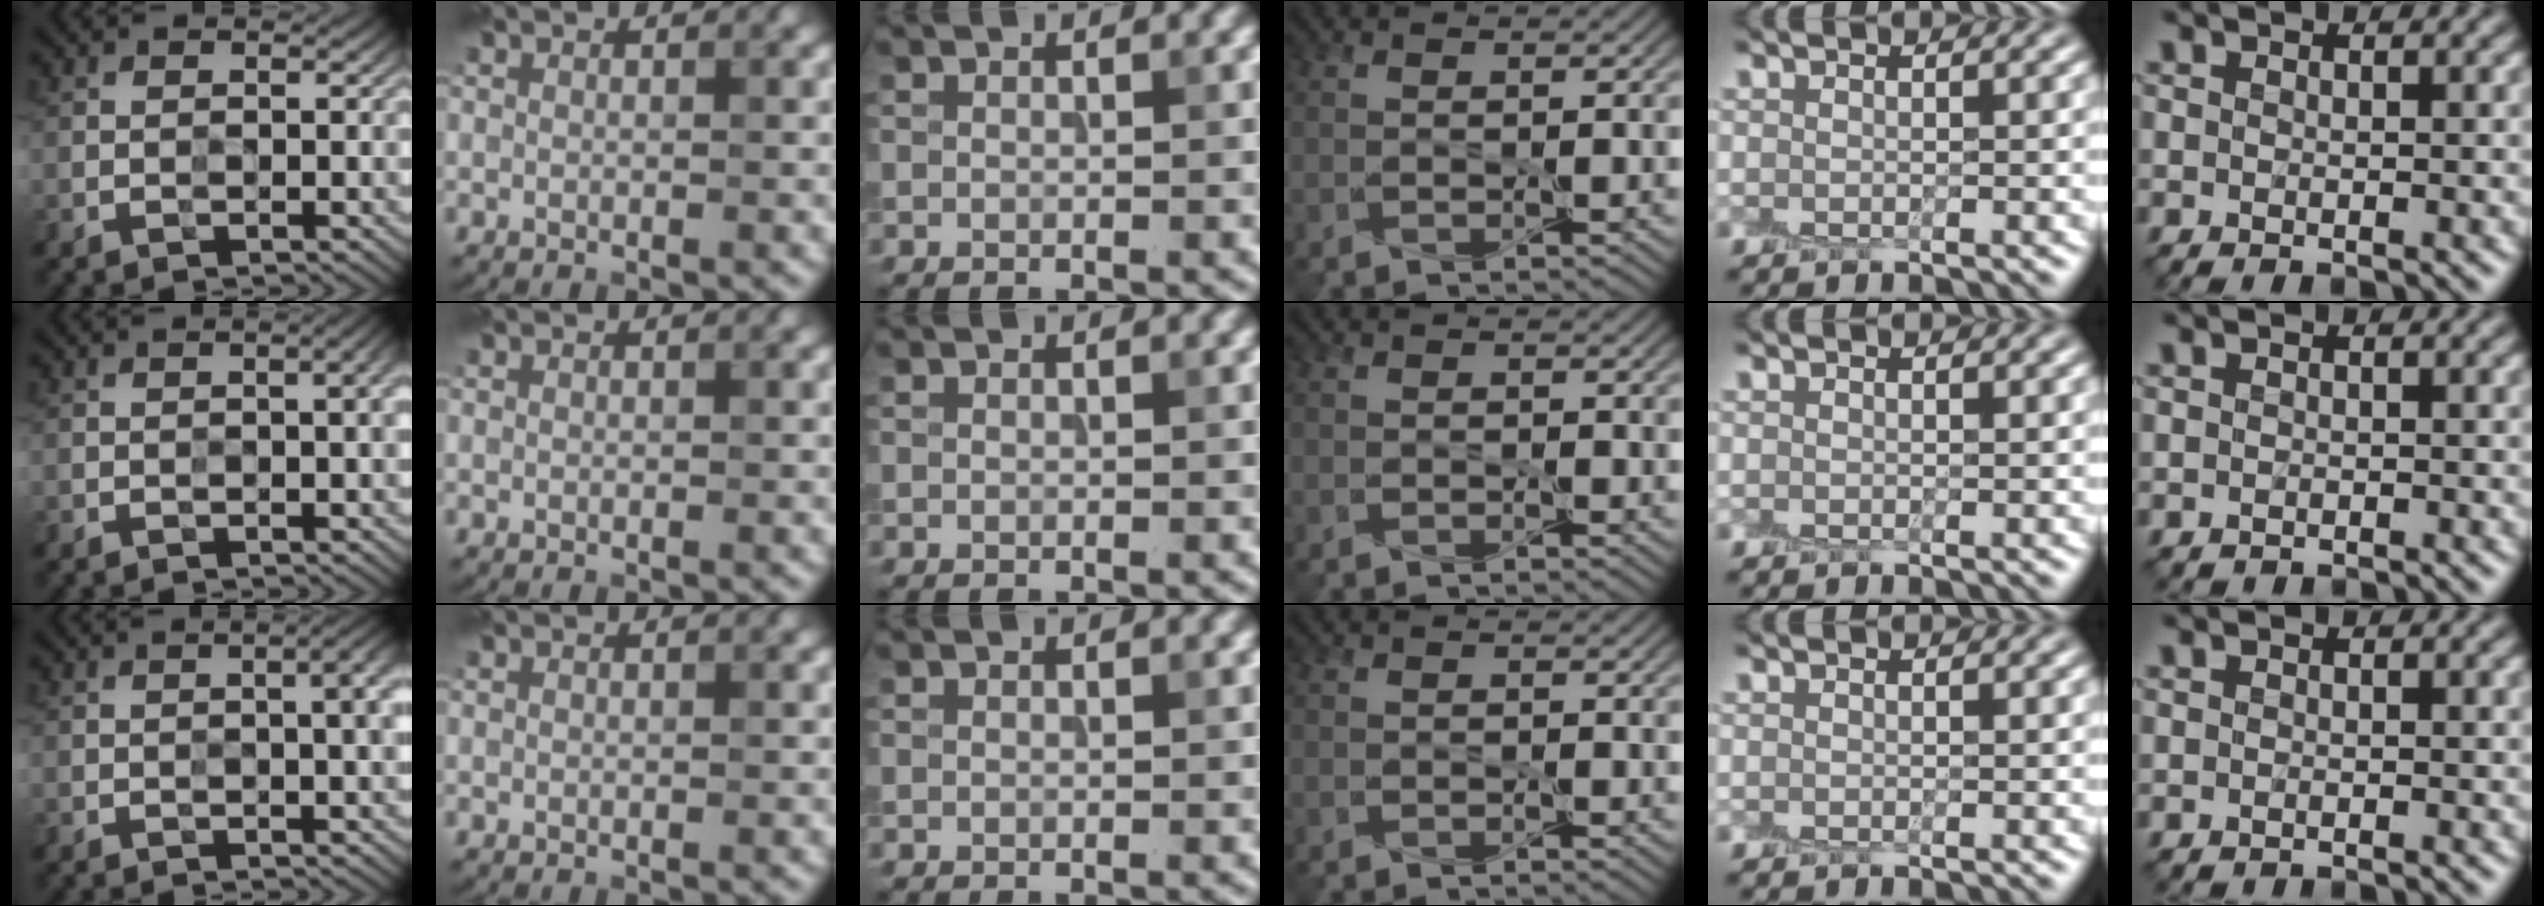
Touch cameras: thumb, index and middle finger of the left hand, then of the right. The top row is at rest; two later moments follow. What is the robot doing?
{"motion": "peel", "object": "plastic wrap"}